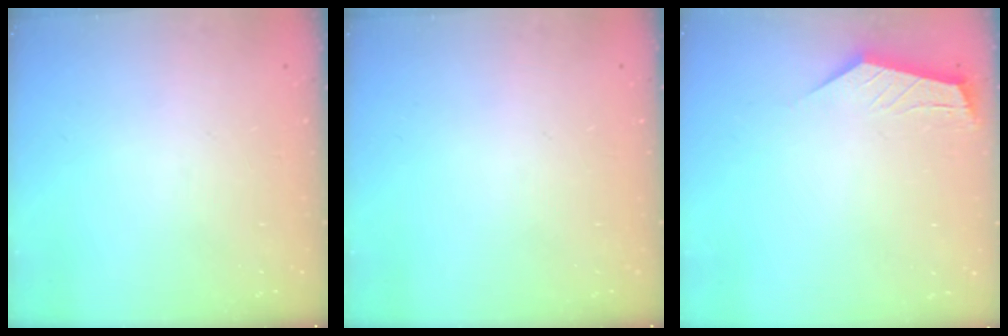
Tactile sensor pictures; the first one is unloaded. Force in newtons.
{"total": 0.0}
{"total": 1.7, "press": 1.7, "slide": 0.1}